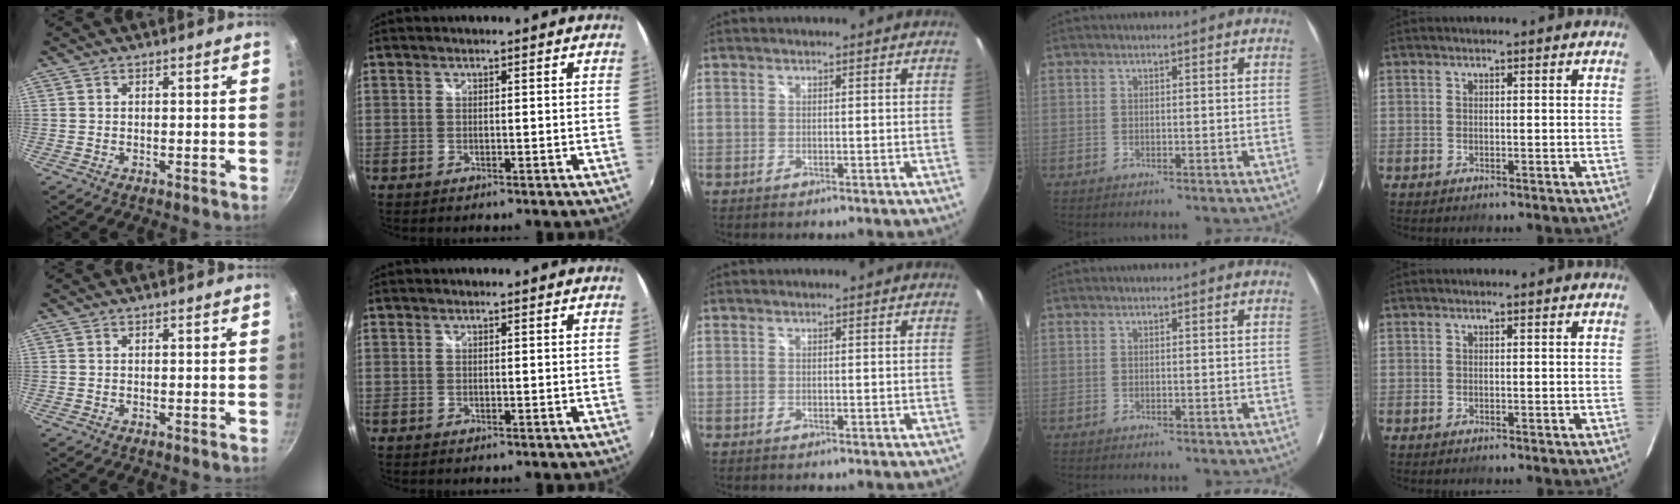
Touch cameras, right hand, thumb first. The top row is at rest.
{}